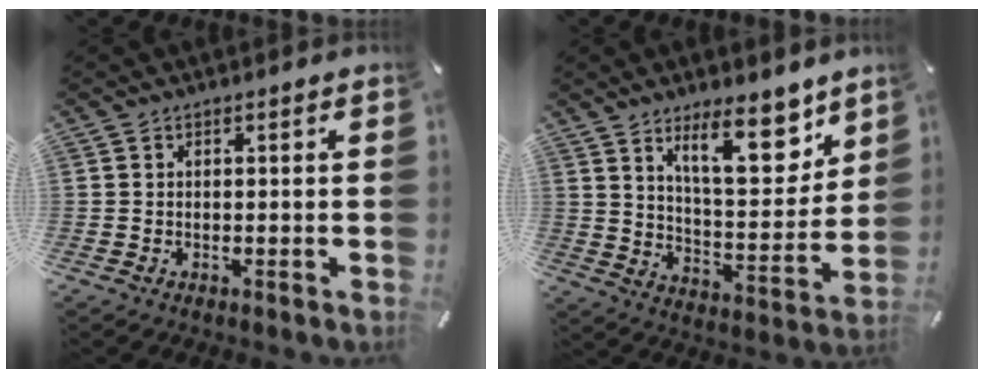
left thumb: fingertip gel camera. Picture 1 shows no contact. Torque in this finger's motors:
{"motor_torque": [2.43, 1.80, 1.29, -1.48, 0.40]}